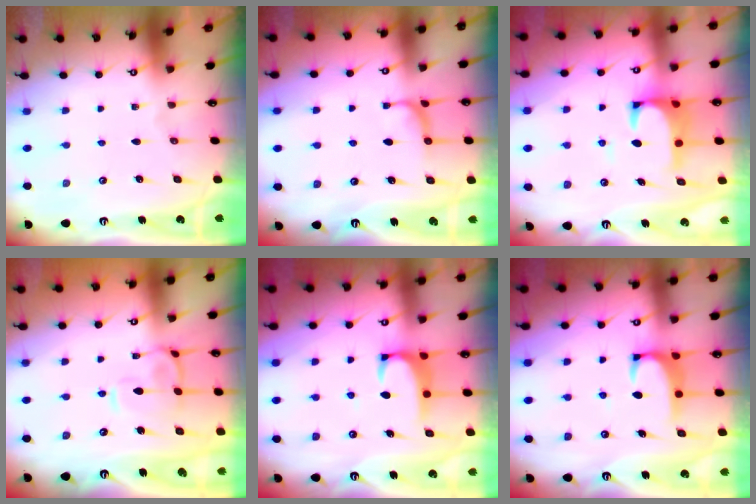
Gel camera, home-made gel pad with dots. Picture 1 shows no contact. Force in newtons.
{"total": 1.0, "press": 0.9, "slide": 0.5}
{"total": 3.9, "press": 3.7, "slide": 1.0}
{"total": 3.7, "press": 3.5, "slide": 1.1}
{"total": 2.0, "press": 2.0, "slide": 0.3}
{"total": 2.0, "press": 2.0, "slide": 0.3}